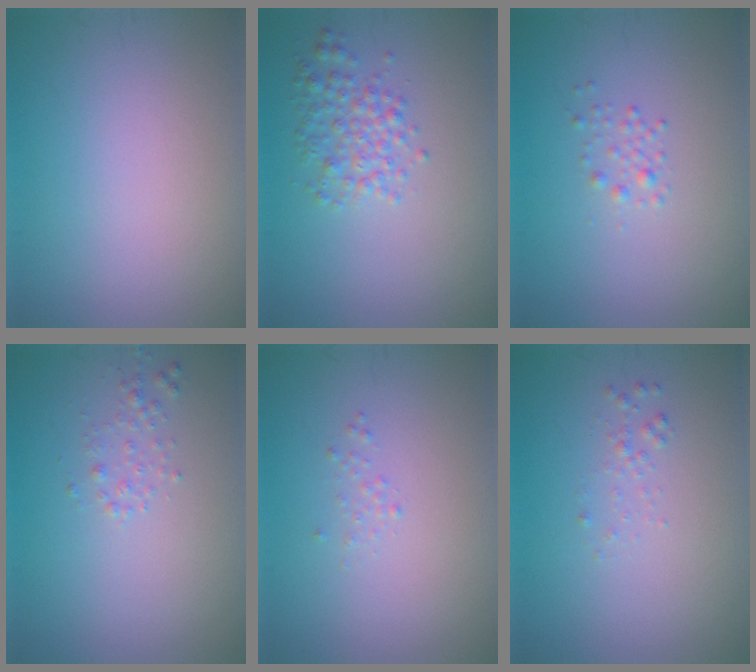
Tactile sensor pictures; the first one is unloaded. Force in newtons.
{"total": 2.6, "press": 2.6, "slide": 0.0}
{"total": 1.1, "press": 1.1, "slide": 0.1}
{"total": 1.0, "press": 1.0, "slide": 0.0}
{"total": 0.5, "press": 0.5, "slide": 0.0}
{"total": 0.8, "press": 0.8, "slide": 0.1}